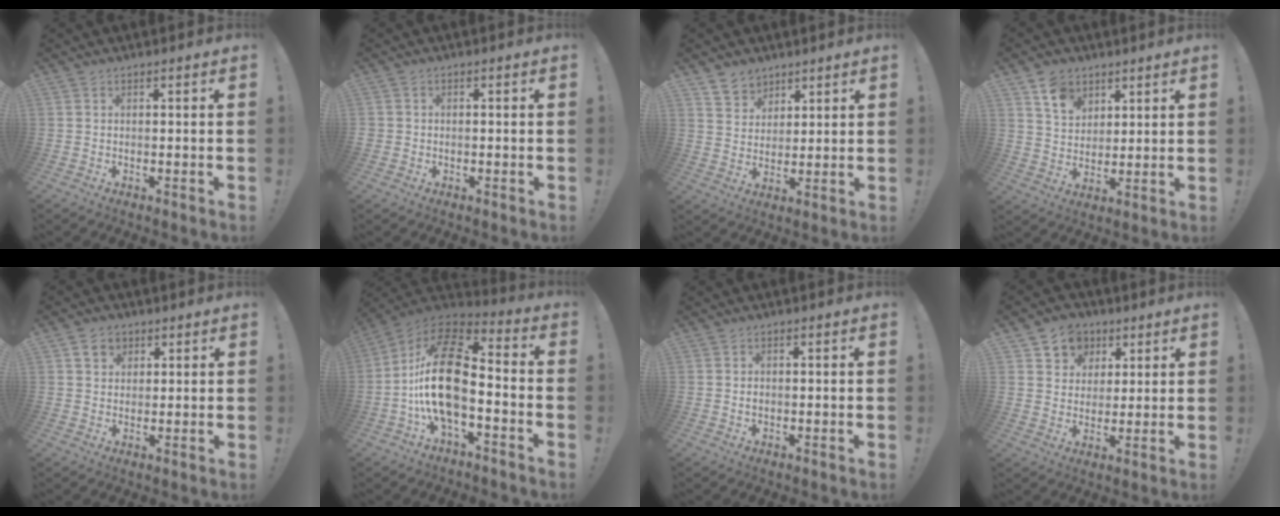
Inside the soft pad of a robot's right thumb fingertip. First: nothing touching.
{"total": 1.7, "force": [-0.9, 1.3, 0.6], "torque": [-0.012, 0.007, -0.016]}
{"total": 6.5, "force": [4.7, 4.4, 0.5], "torque": [-0.010, -0.037, 0.092]}
{"total": 9.2, "force": [5.9, 6.6, 2.8], "torque": [-0.040, -0.035, 0.113]}
{"total": 5.3, "force": [2.6, 4.2, 2.0], "torque": [-0.032, -0.002, 0.049]}
{"total": 21.9, "force": [-3.4, 10.9, 18.7], "torque": [-0.374, 0.029, -0.057]}
{"total": 0.8, "force": [-0.2, 0.6, 0.5], "torque": [-0.015, 0.006, -0.004]}
{"total": 8.6, "force": [3.9, 7.4, 1.8], "torque": [-0.020, -0.030, 0.078]}